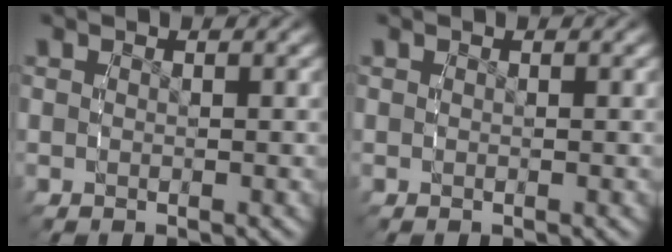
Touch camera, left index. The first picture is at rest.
{"total": 0.0}